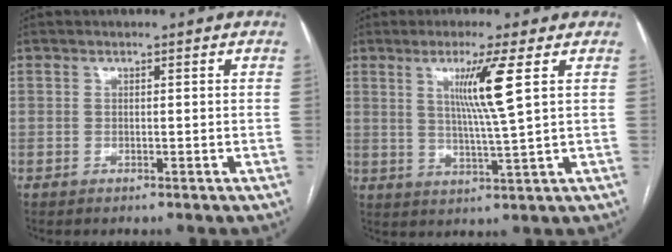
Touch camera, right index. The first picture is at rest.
{"total": 7.5, "force": [2.6, -1.6, 6.9], "torque": [-0.126, -0.013, 0.051]}